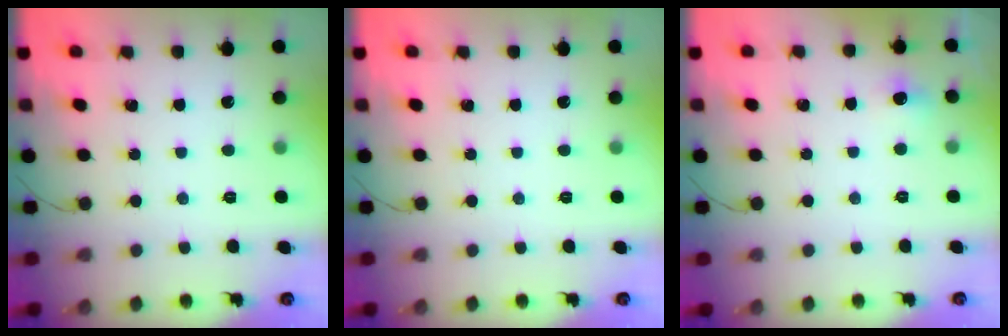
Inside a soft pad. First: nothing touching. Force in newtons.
{"total": 0.0}
{"total": 4.5, "press": 4.1, "slide": 1.8}